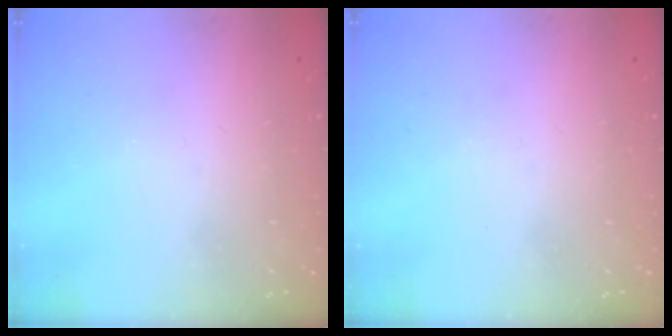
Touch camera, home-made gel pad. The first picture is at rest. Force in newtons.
{"total": 0.0}